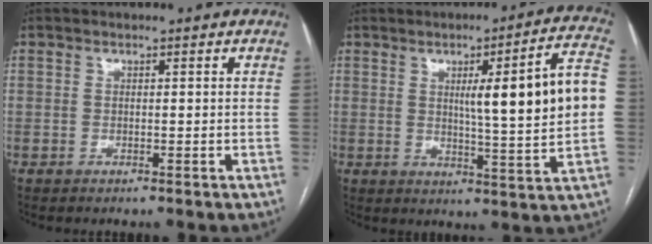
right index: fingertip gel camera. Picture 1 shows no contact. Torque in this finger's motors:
{"motor_torque": [1.20, 0.83, 0.34, 0.10]}